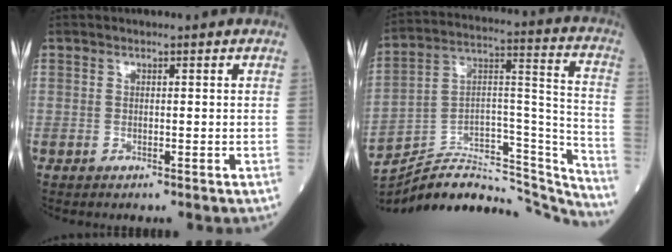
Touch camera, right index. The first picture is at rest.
{"total": 27.6, "force": [-25.2, 6.7, 9.1], "torque": [-0.129, 0.041, -0.376]}